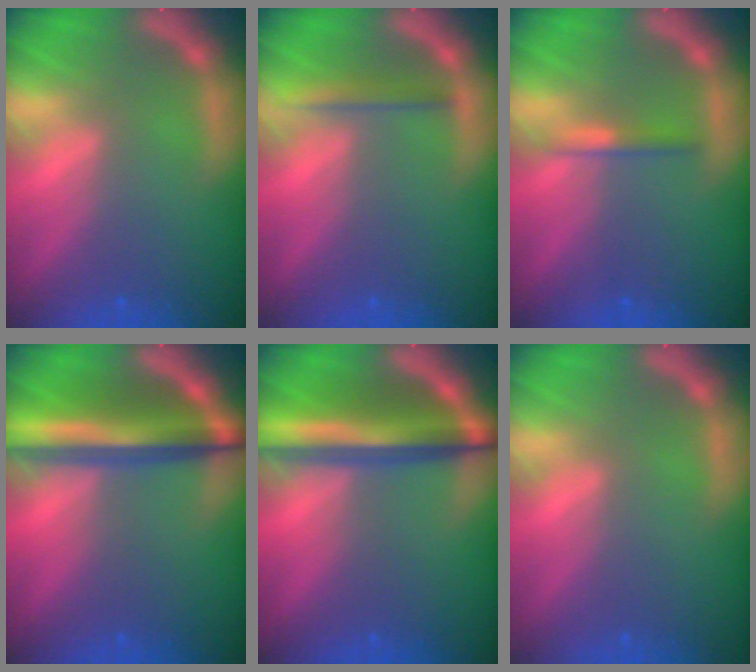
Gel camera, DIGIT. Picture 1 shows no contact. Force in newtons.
{"total": 2.0}
{"total": 1.4}
{"total": 8.1}
{"total": 8.1}
{"total": 0.0}